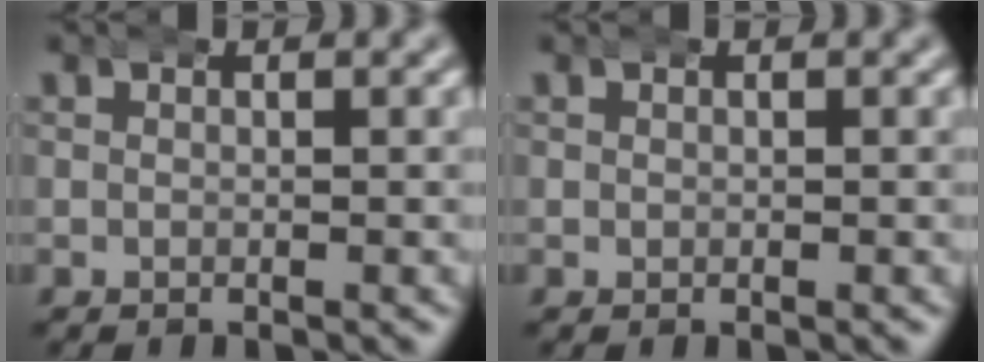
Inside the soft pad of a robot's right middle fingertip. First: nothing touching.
{"total": 0.0}